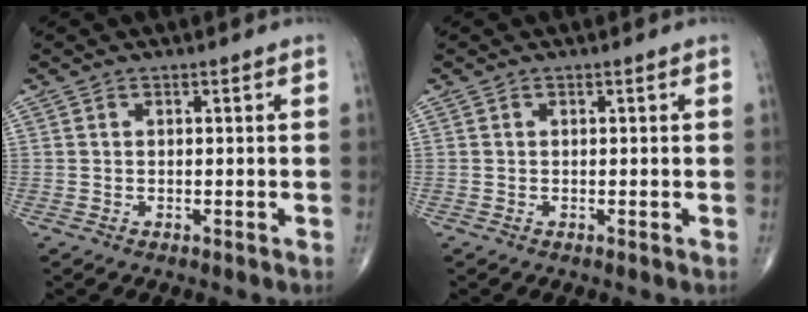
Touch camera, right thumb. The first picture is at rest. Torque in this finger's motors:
{"motor_torque": [0.33, 0.20, 0.05, 0.09, -0.03]}